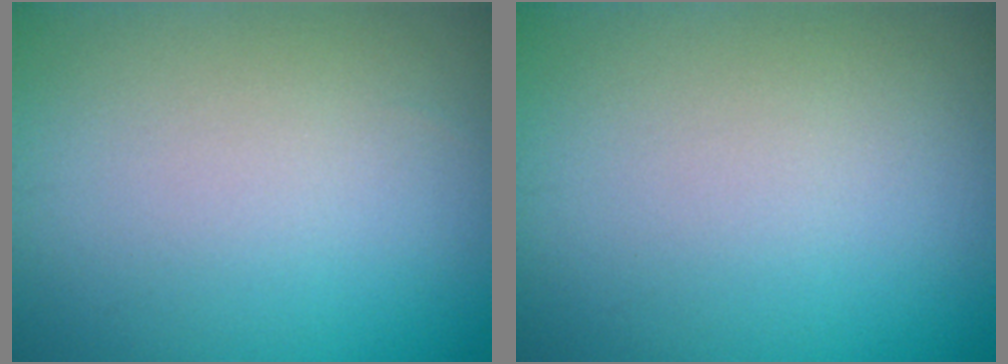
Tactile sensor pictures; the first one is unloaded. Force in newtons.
{"total": 0.0}